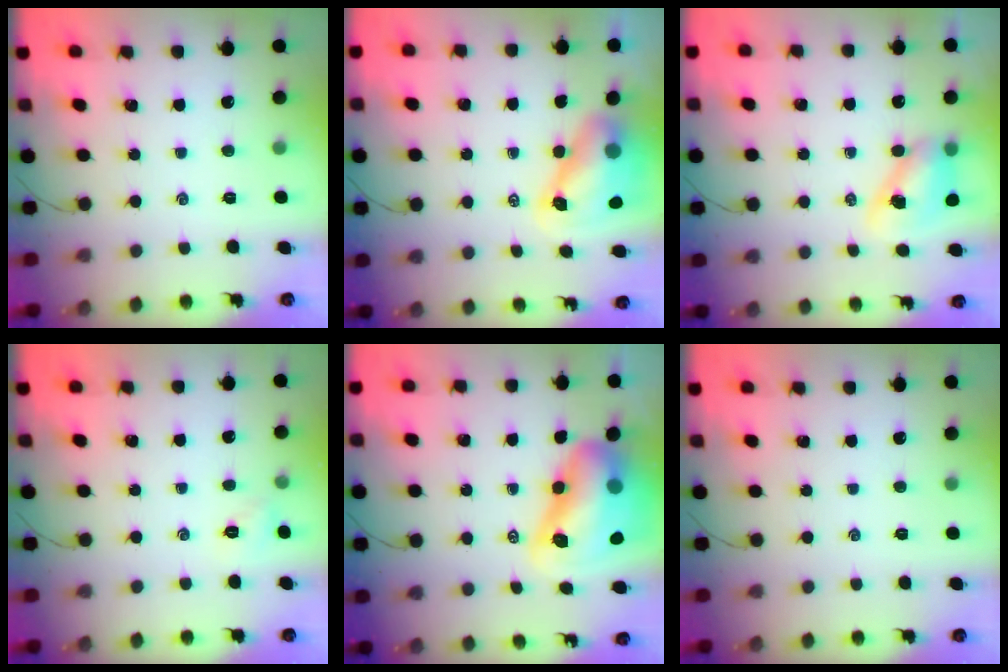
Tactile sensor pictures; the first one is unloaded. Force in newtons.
{"total": 8.4, "press": 8.1, "slide": 2.2}
{"total": 8.6, "press": 8.5, "slide": 1.4}
{"total": 2.2, "press": 2.2, "slide": 0.5}
{"total": 16.7, "press": 16.0, "slide": 4.6}
{"total": 0.0}